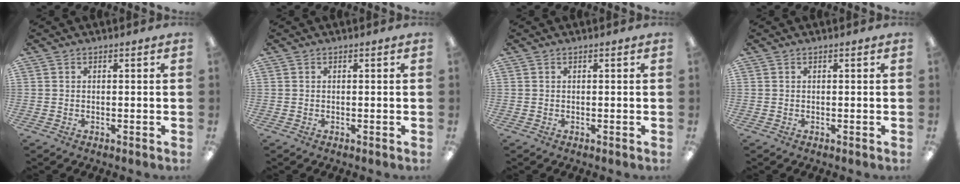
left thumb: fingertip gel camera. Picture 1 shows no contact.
{"total": 0.0}
{"total": 0.0}
{"total": 0.0}